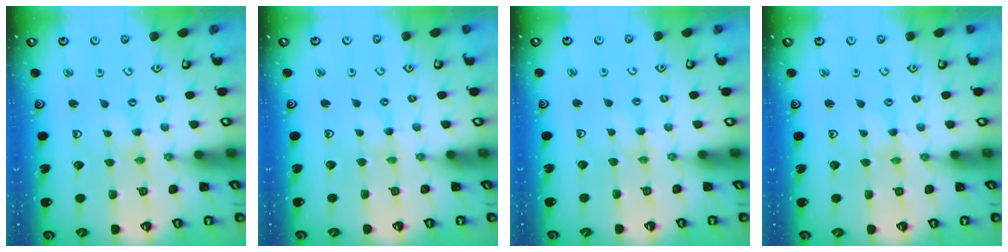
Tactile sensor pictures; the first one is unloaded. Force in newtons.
{"total": 1.4, "press": 1.4, "slide": 0.4}
{"total": 2.9, "press": 2.9, "slide": 0.4}
{"total": 1.2, "press": 1.2, "slide": 0.2}